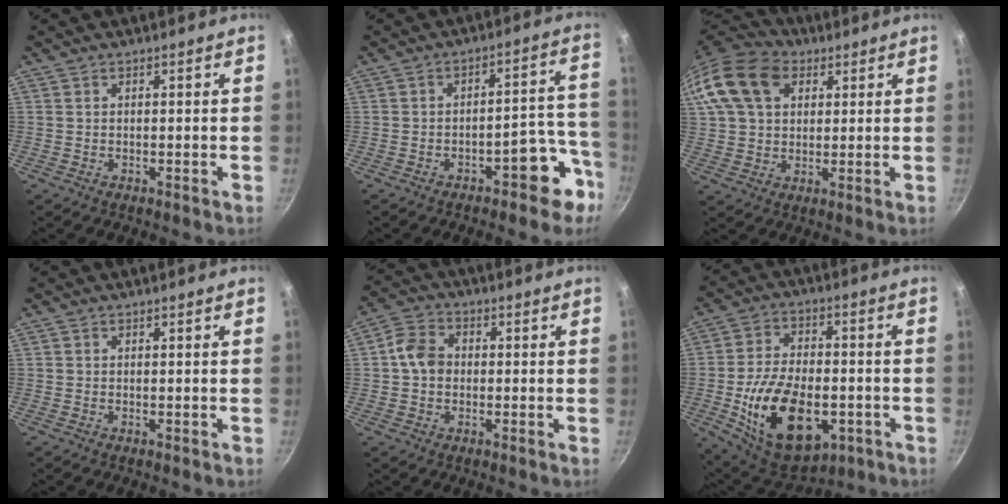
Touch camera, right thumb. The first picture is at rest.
{"total": 8.7, "force": [-5.1, 3.9, 5.9], "torque": [-0.027, 0.072, -0.060]}
{"total": 17.0, "force": [6.1, 12.1, 10.3], "torque": [-0.195, 0.017, 0.100]}
{"total": 0.0}
{"total": 6.3, "force": [0.0, 5.1, 3.7], "torque": [-0.050, 0.018, -0.014]}
{"total": 21.1, "force": [-5.5, 12.3, 16.2], "torque": [-0.263, 0.016, -0.078]}